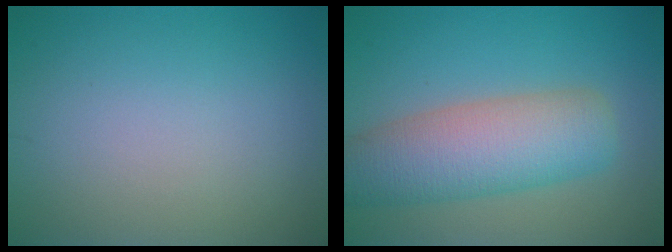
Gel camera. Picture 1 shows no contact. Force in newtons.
{"total": 7.3, "press": 7.3, "slide": 0.6}